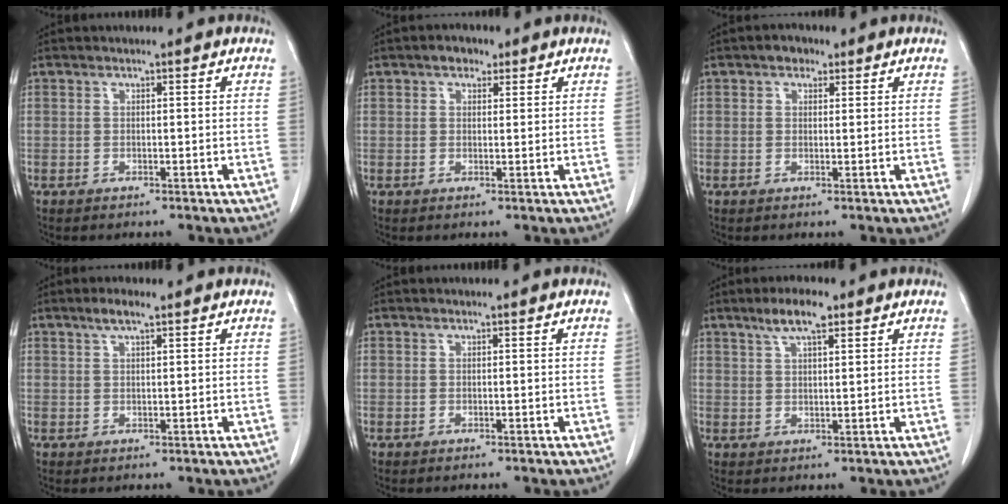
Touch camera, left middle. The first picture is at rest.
{"total": 2.4, "force": [1.5, 1.5, 1.1], "torque": [-0.018, 0.009, 0.020]}
{"total": 2.2, "force": [1.3, 1.4, 1.0], "torque": [-0.015, 0.008, 0.017]}
{"total": 2.6, "force": [1.7, 0.4, 1.9], "torque": [-0.040, 0.006, 0.032]}
{"total": 0.0}
{"total": 5.3, "force": [3.5, 1.2, 3.8], "torque": [-0.073, 0.008, 0.060]}